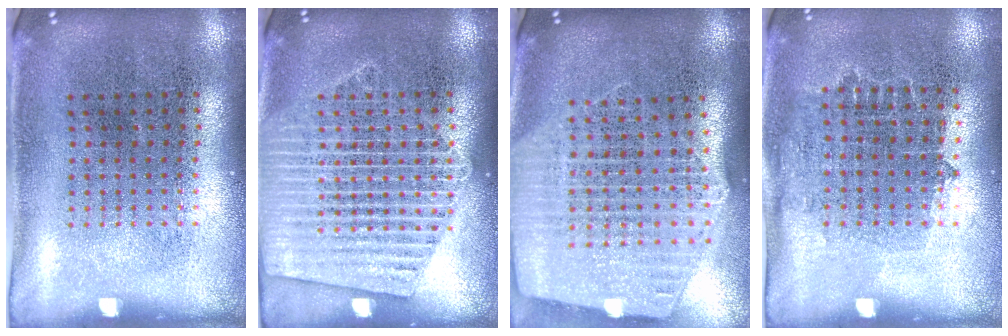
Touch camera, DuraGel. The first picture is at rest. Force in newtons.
{"total": 3.4, "press": 3.4, "slide": 0.4}
{"total": 2.6, "press": 2.3, "slide": 1.3}
{"total": 0.8, "press": 0.7, "slide": 0.4}